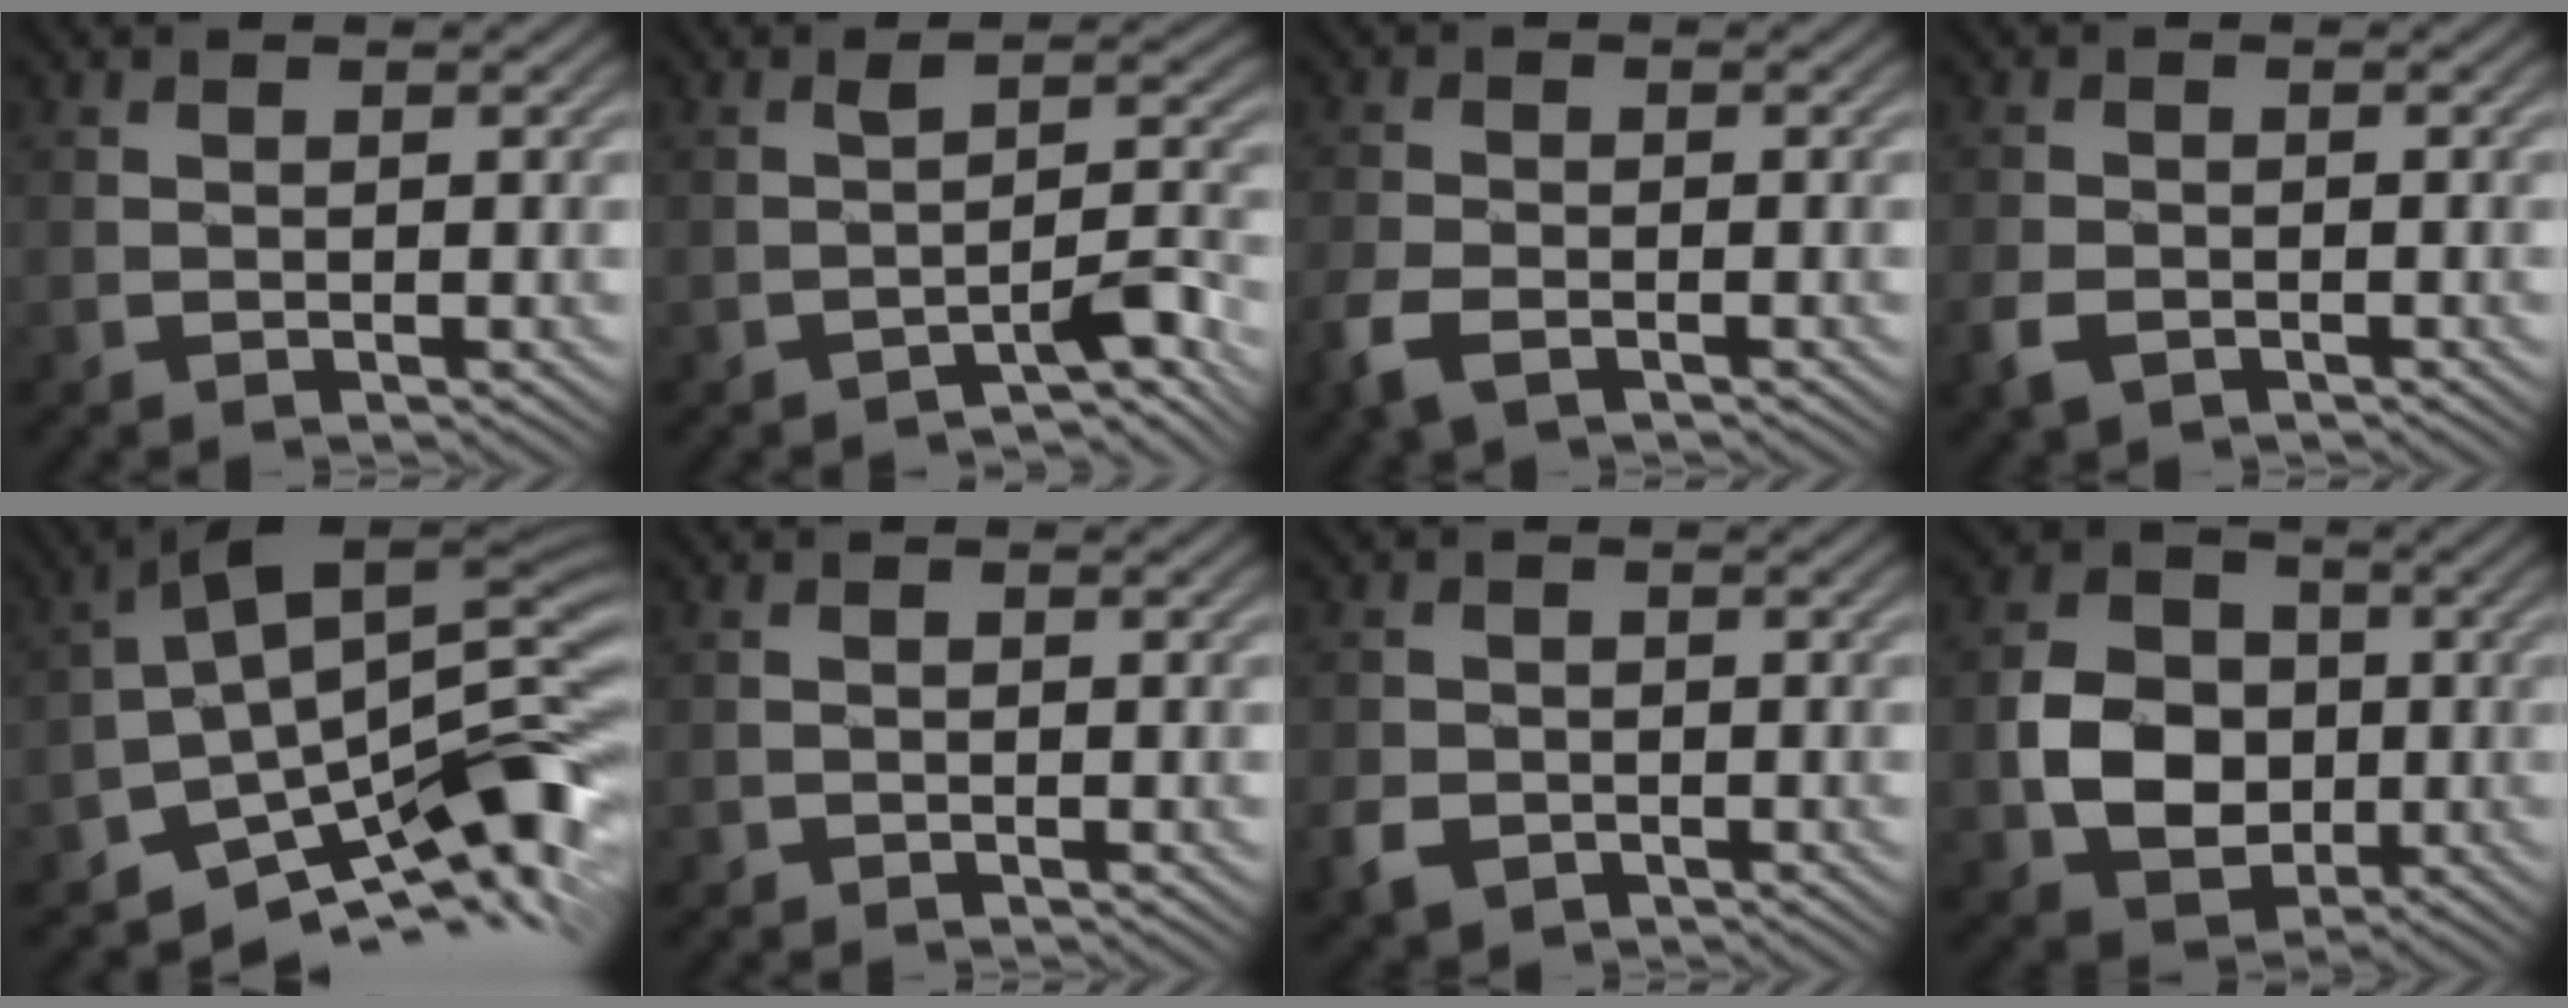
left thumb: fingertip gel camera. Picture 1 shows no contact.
{"total": 4.7, "force": [-3.4, 1.0, 3.1], "torque": [-0.046, 0.007, -0.051]}
{"total": 4.8, "force": [-2.7, 2.4, 3.0], "torque": [-0.078, -0.015, -0.061]}
{"total": 3.3, "force": [-1.8, 2.0, 1.9], "torque": [-0.047, -0.010, -0.043]}
{"total": 11.4, "force": [-5.2, 4.8, 8.9], "torque": [-0.134, 0.004, -0.089]}
{"total": 0.7, "force": [-0.7, 0.2, 0.1], "torque": [0.000, -0.002, -0.013]}
{"total": 3.6, "force": [-2.0, 2.6, 1.5], "torque": [-0.041, -0.011, -0.044]}
{"total": 8.1, "force": [-1.0, 6.7, 4.5], "torque": [-0.098, -0.002, -0.030]}